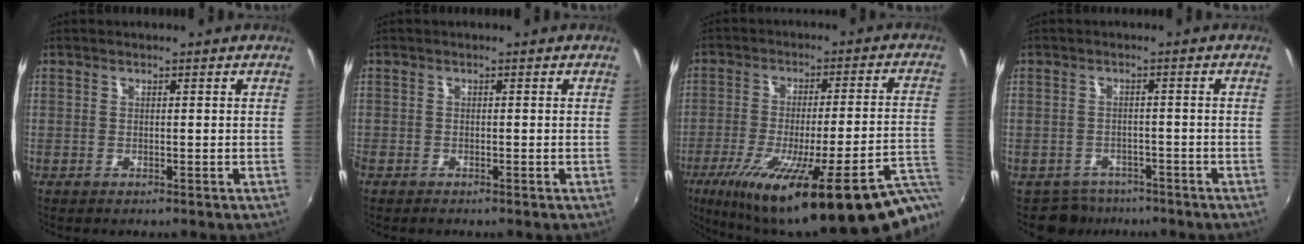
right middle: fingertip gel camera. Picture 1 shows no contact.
{"total": 1.2, "force": [-1.0, 0.6, 0.3], "torque": [-0.011, -0.004, -0.021]}
{"total": 29.5, "force": [-19.1, 3.7, 22.2], "torque": [-0.324, -0.069, -0.273]}
{"total": 4.8, "force": [-3.9, 2.8, -0.1], "torque": [-0.011, 0.003, -0.060]}